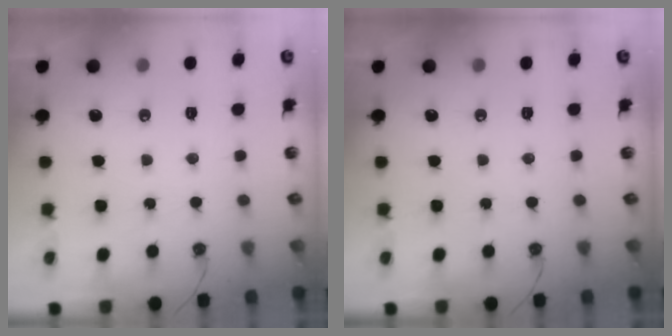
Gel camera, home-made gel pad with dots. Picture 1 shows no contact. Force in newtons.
{"total": 0.0}